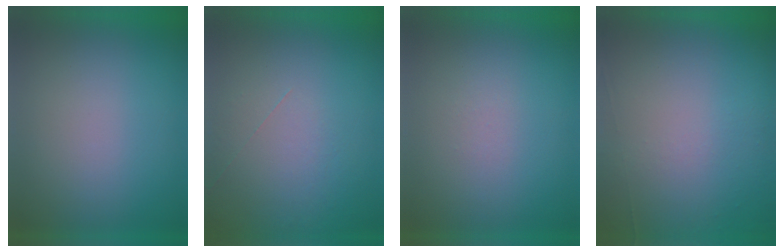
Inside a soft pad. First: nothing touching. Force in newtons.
{"total": 1.1}
{"total": 1.4}
{"total": 5.8}